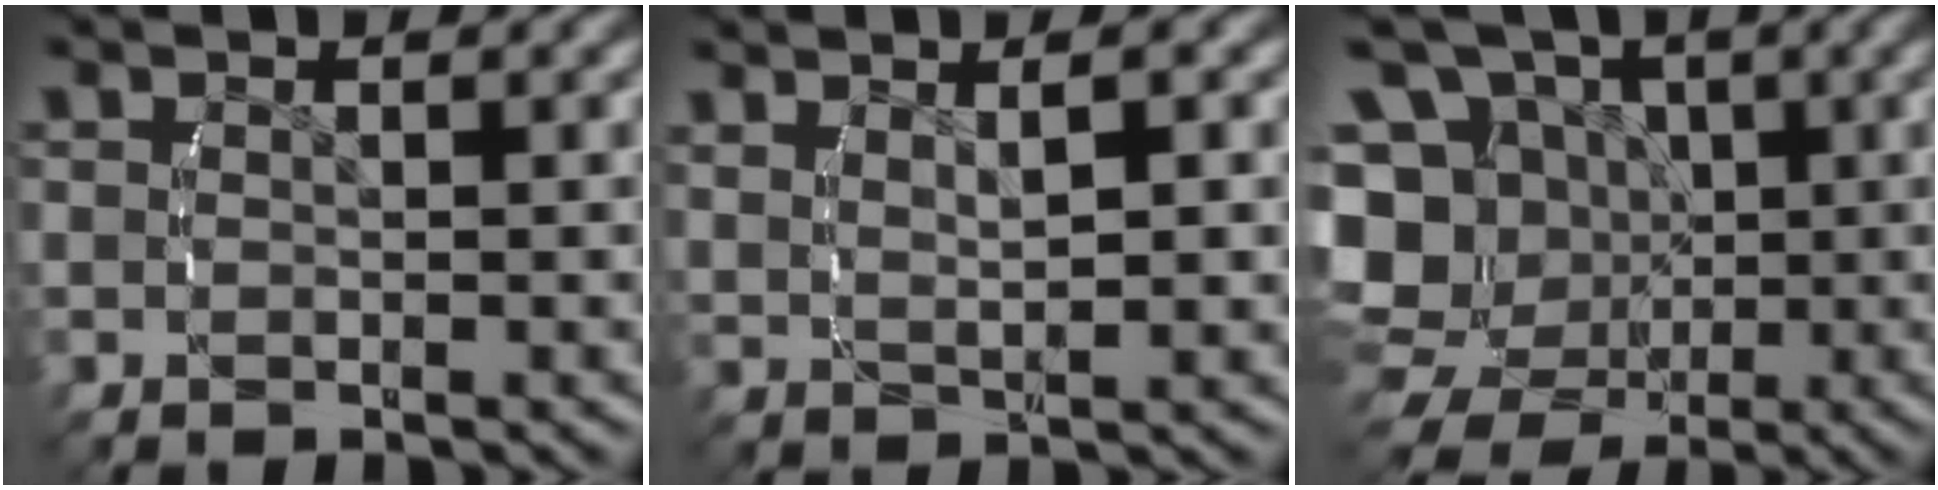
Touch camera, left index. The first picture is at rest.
{"total": 4.3, "force": [2.3, 1.3, 3.4], "torque": [-0.047, 0.012, 0.042]}
{"total": 16.2, "force": [-1.0, 14.4, 7.5], "torque": [-0.163, -0.050, -0.015]}